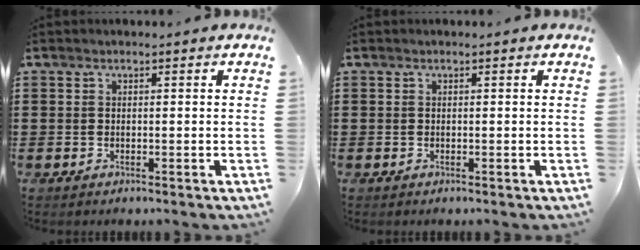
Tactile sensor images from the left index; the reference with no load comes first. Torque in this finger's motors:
{"motor_torque": [0.00, 0.00, 0.00, 0.00]}